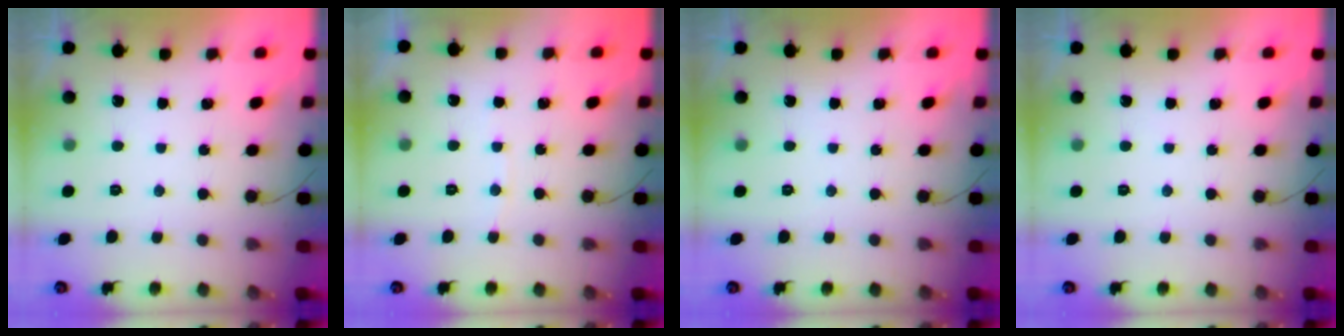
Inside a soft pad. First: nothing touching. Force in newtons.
{"total": 2.2, "press": 2.2, "slide": 0.3}
{"total": 0.0}
{"total": 0.0}